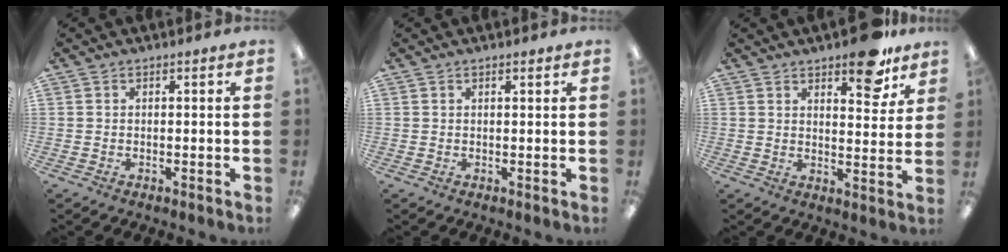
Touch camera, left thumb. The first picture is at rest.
{"total": 0.8, "force": [0.6, 0.2, 0.5], "torque": [-0.011, 0.001, 0.010]}
{"total": 11.0, "force": [8.1, 4.3, 6.1], "torque": [-0.059, -0.051, 0.134]}